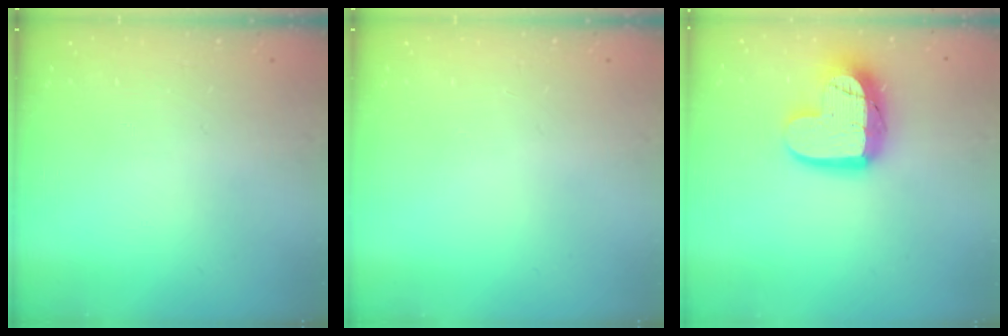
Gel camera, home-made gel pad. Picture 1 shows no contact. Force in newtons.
{"total": 0.0}
{"total": 15.1, "press": 15.1, "slide": 1.3}